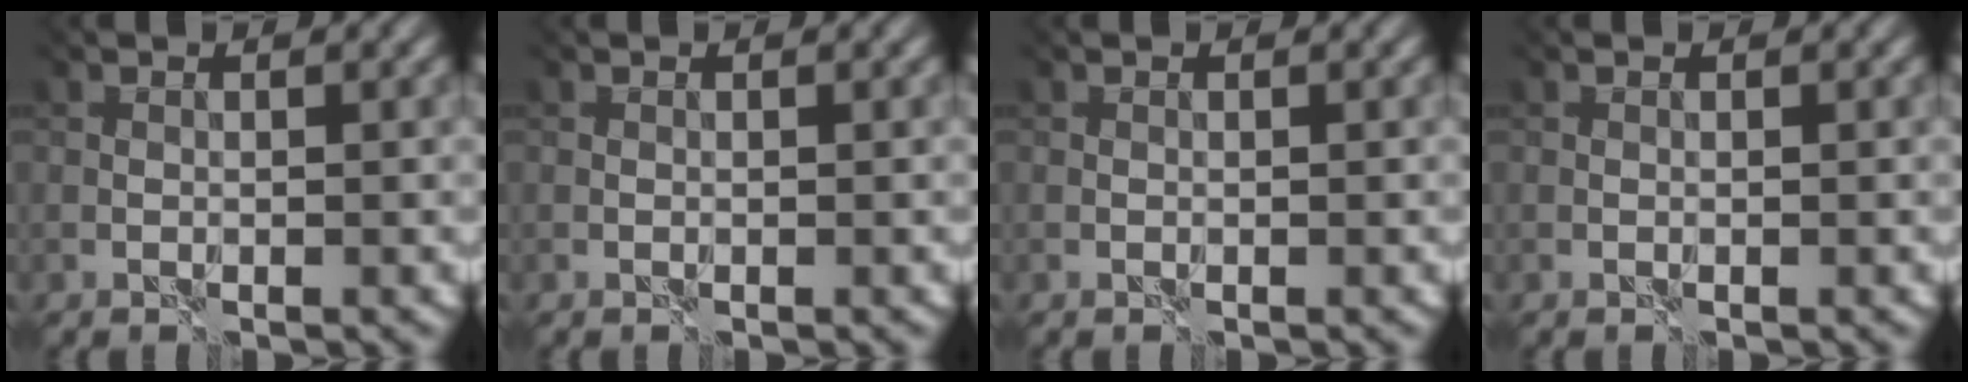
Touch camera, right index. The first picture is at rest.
{"total": 0.0}
{"total": 0.0}
{"total": 0.0}